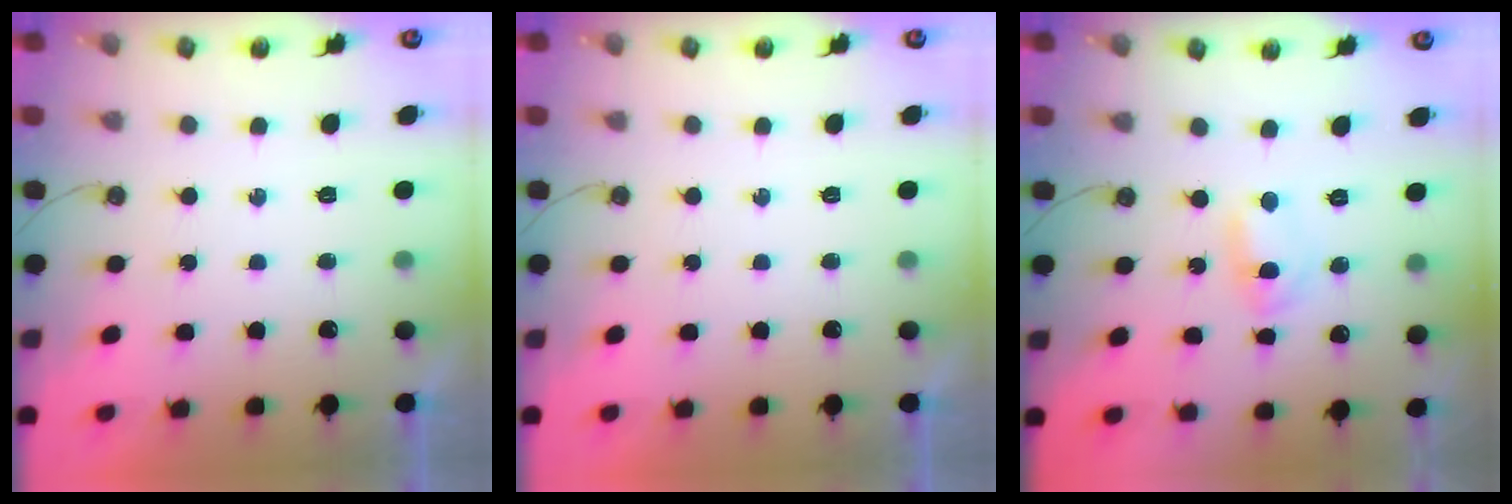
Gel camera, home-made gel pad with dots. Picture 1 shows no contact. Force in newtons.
{"total": 0.0}
{"total": 4.6, "press": 0.9, "slide": 4.5}